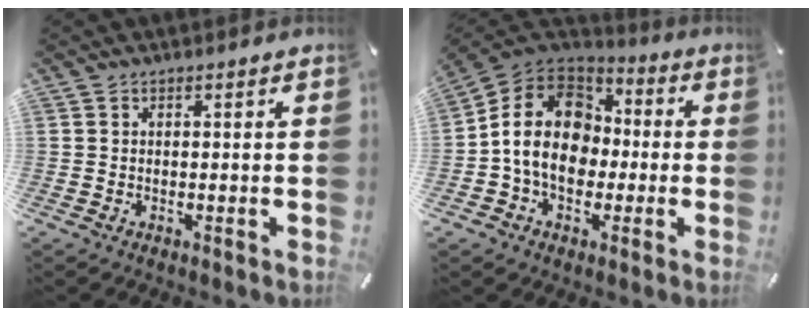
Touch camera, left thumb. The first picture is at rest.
{"total": 15.7, "force": [-1.2, 12.8, 9.0], "torque": [-0.177, 0.027, -0.020]}